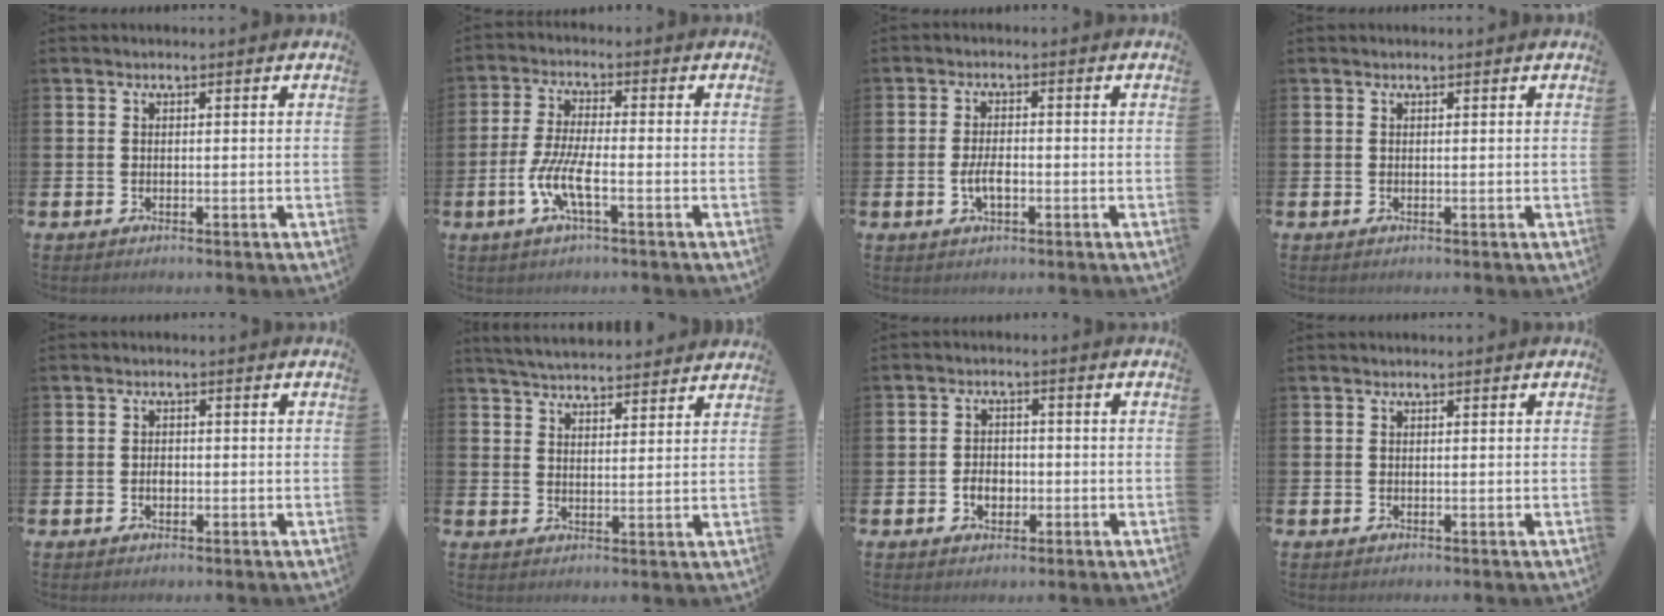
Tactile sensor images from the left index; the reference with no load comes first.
{"total": 5.5, "force": [-2.1, 1.2, 5.0], "torque": [-0.116, -0.007, -0.043]}
{"total": 3.1, "force": [-0.7, 1.4, 2.7], "torque": [-0.047, 0.002, -0.014]}
{"total": 0.0}
{"total": 1.1, "force": [-0.2, 0.8, 0.7], "torque": [-0.003, 0.000, -0.008]}
{"total": 4.8, "force": [4.8, 0.4, 0.4], "torque": [-0.020, -0.028, 0.086]}
{"total": 2.9, "force": [-0.9, 2.2, 1.7], "torque": [-0.017, -0.005, -0.023]}
{"total": 0.0}